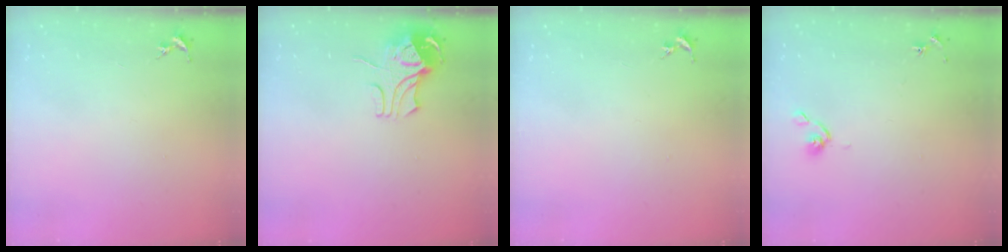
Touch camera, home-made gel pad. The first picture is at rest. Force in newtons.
{"total": 9.0, "press": 8.9, "slide": 1.0}
{"total": 0.0}
{"total": 4.9, "press": 4.9, "slide": 0.7}